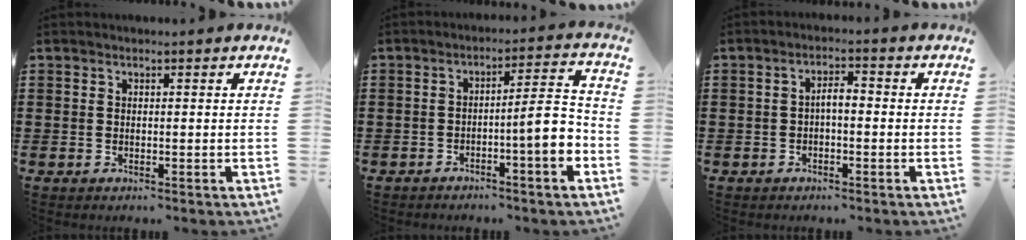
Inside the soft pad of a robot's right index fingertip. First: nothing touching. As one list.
[{"total": 8.4, "force": [-2.8, 1.4, 7.8], "torque": [-0.112, -0.004, -0.053]}, {"total": 2.4, "force": [-0.7, 0.8, 2.2], "torque": [-0.041, 0.007, -0.015]}]